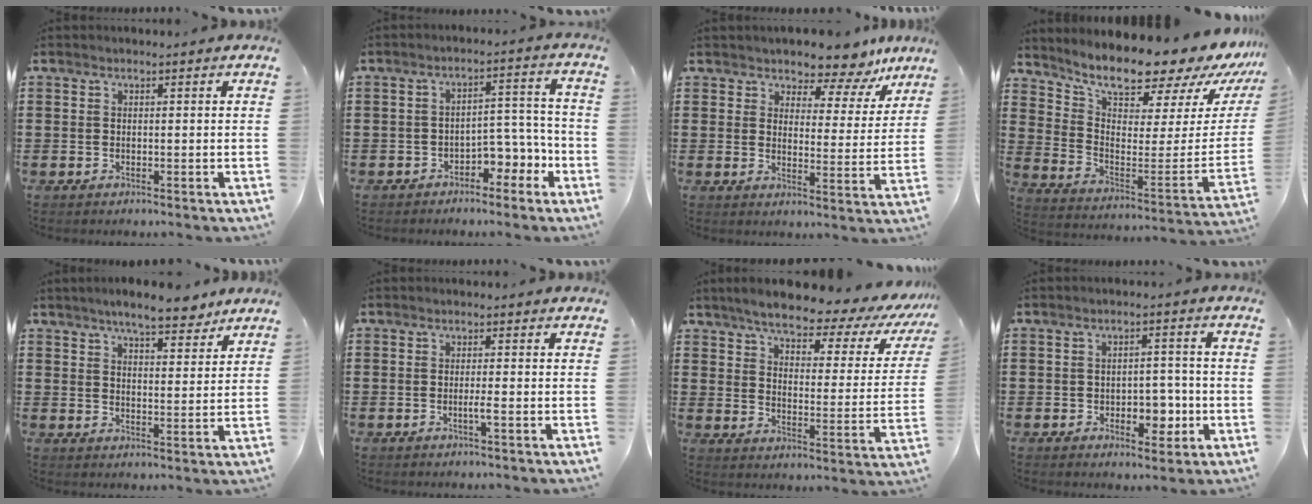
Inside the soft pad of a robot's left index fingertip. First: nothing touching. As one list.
[{"total": 4.9, "force": [-3.5, 2.3, 2.4], "torque": [-0.045, 0.009, -0.071]}, {"total": 5.0, "force": [4.7, 1.3, 1.2], "torque": [-0.036, -0.034, 0.077]}, {"total": 10.7, "force": [9.9, 1.4, 3.7], "torque": [-0.082, -0.100, 0.160]}, {"total": 6.5, "force": [5.5, 1.4, 3.0], "torque": [-0.057, -0.012, 0.098]}, {"total": 1.7, "force": [-0.5, -0.1, 1.7], "torque": [-0.028, -0.004, -0.010]}, {"total": 6.1, "force": [5.3, 1.0, 2.8], "torque": [-0.074, -0.039, 0.084]}, {"total": 5.0, "force": [-1.7, 3.2, 3.4], "torque": [-0.054, 0.006, -0.034]}]